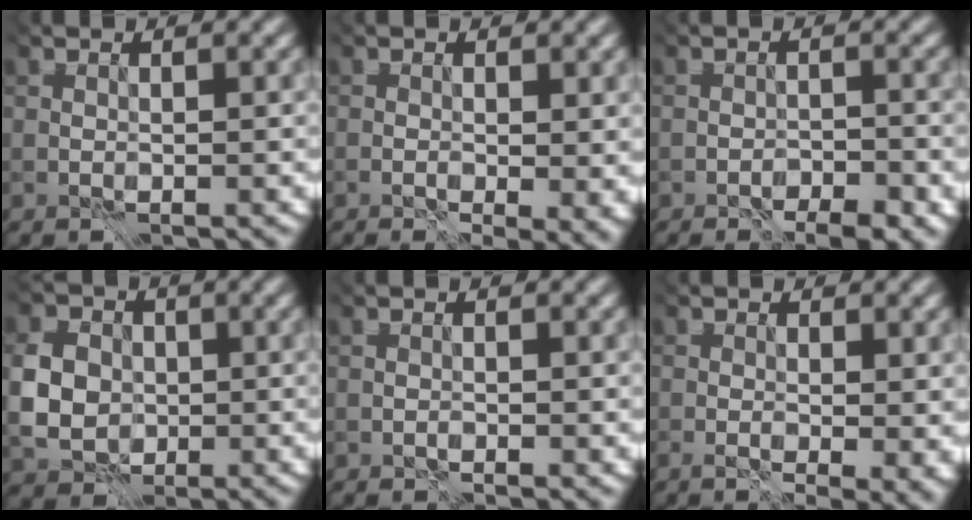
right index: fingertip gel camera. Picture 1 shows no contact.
{"total": 3.9, "force": [0.8, 2.0, 3.3], "torque": [-0.022, 0.002, 0.005]}
{"total": 4.9, "force": [-4.8, 0.5, 0.7], "torque": [0.018, -0.004, -0.069]}
{"total": 7.2, "force": [-2.3, 5.9, 3.4], "torque": [-0.098, 0.024, -0.022]}
{"total": 1.0, "force": [-0.8, -0.5, -0.3], "torque": [0.010, -0.004, -0.024]}
{"total": 5.3, "force": [1.0, 2.6, 4.5], "torque": [-0.040, 0.008, 0.011]}